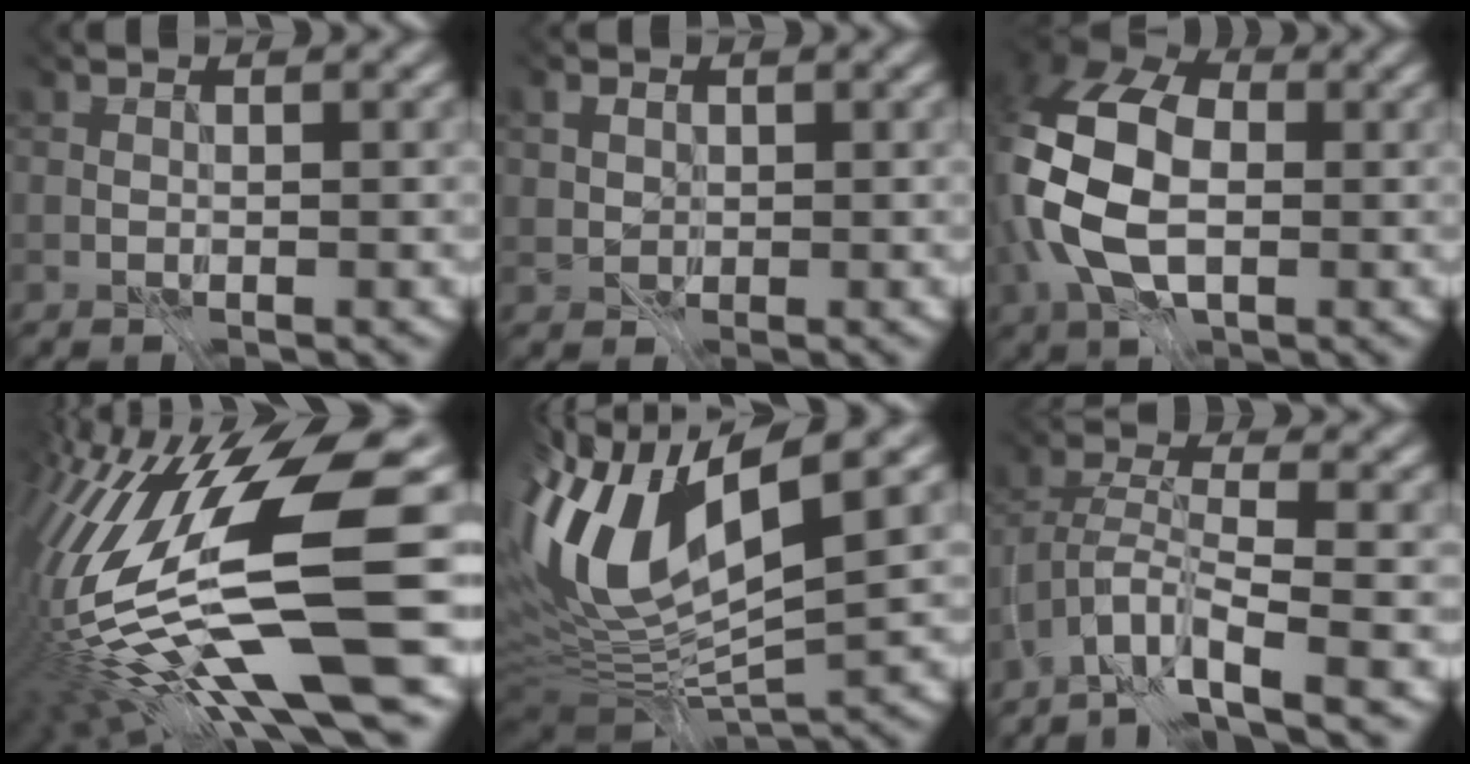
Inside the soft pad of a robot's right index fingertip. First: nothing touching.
{"total": 0.9, "force": [-0.1, 0.8, 0.2], "torque": [-0.029, -0.010, 0.021]}
{"total": 10.8, "force": [-2.4, 6.5, 8.3], "torque": [-0.205, -0.017, -0.024]}
{"total": 15.4, "force": [-4.8, 2.5, 14.5], "torque": [-0.301, -0.021, -0.058]}
{"total": 12.2, "force": [0.9, 3.9, 11.5], "torque": [-0.254, -0.006, 0.043]}
{"total": 5.8, "force": [-5.3, -0.4, 2.4], "torque": [-0.053, -0.011, -0.090]}